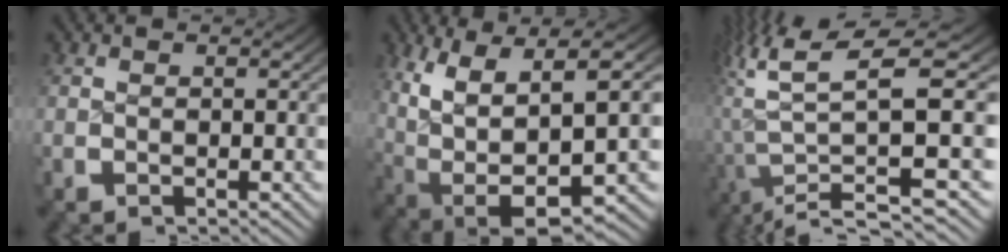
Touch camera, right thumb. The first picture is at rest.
{"total": 14.5, "force": [-0.7, 9.4, 11.0], "torque": [-0.236, -0.043, 0.011]}
{"total": 13.2, "force": [1.1, 6.7, 11.3], "torque": [-0.219, -0.018, 0.028]}